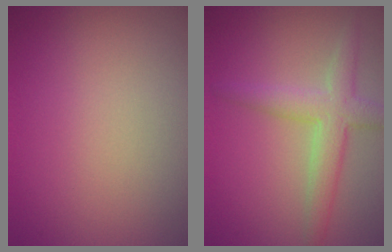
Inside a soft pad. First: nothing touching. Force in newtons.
{"total": 3.6, "press": 3.6, "slide": 0.1}